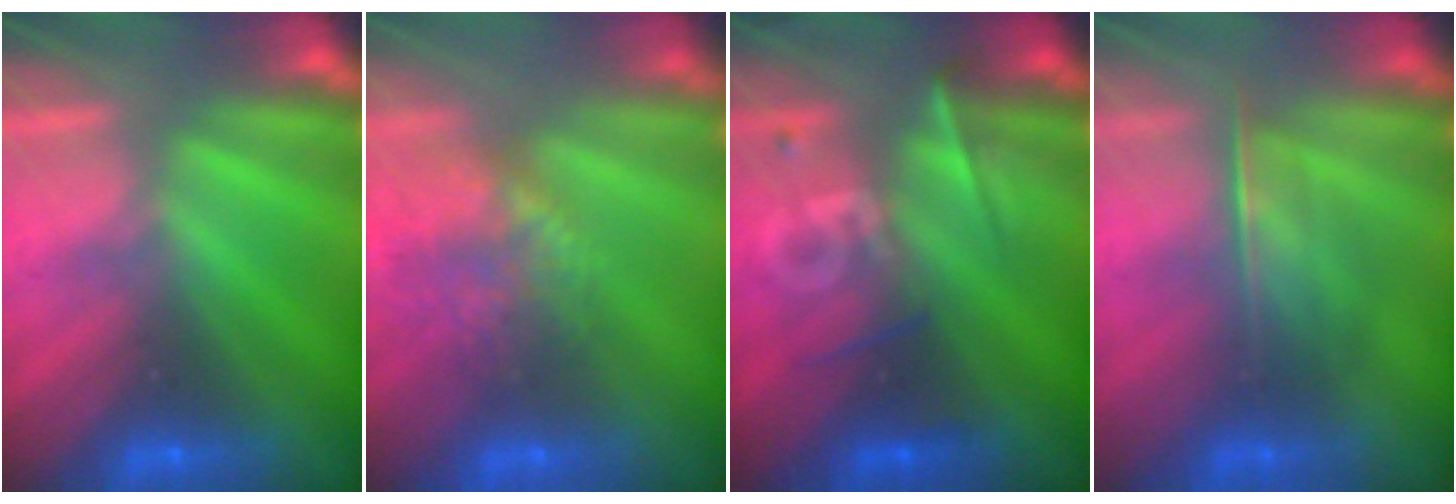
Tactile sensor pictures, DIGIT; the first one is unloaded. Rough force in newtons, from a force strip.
{"total": 6.9}
{"total": 2.3}
{"total": 2.1}